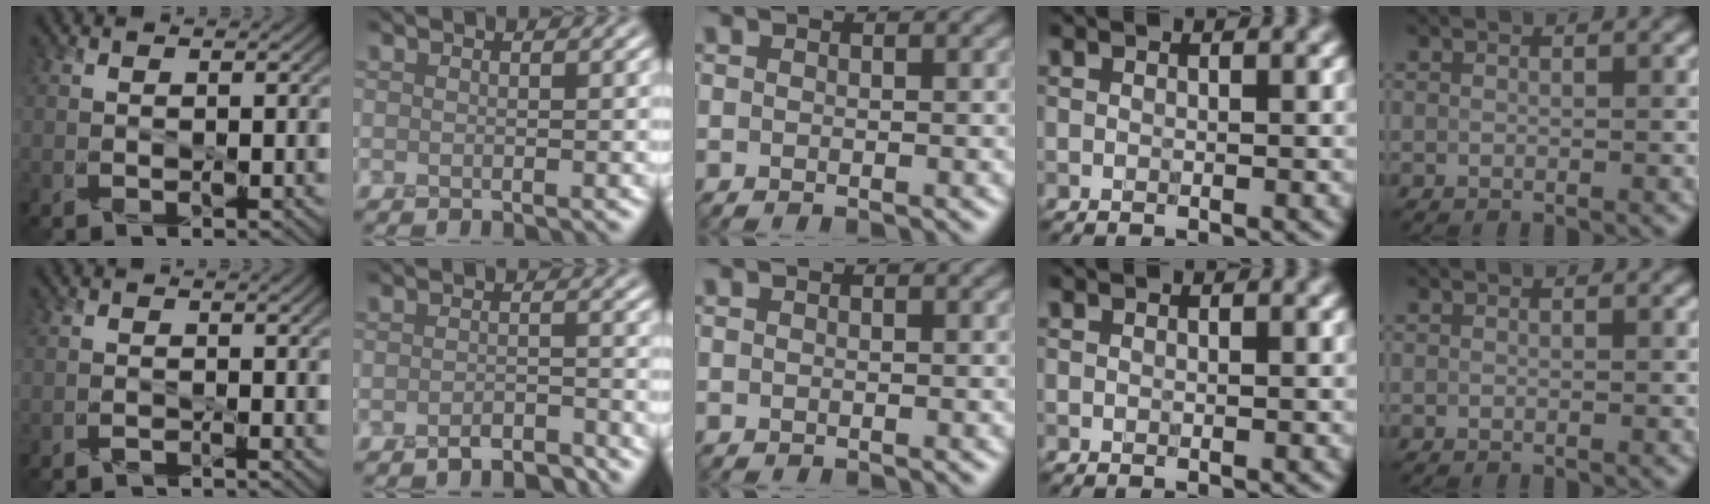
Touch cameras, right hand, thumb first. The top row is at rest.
{"thumb": {"total": 0.8, "force": [-0.8, -0.2, -0.2], "torque": [0.010, 0.002, -0.018]}, "index": {"total": 2.6, "force": [-2.4, 0.5, 0.9], "torque": [-0.009, 0.001, -0.043]}}